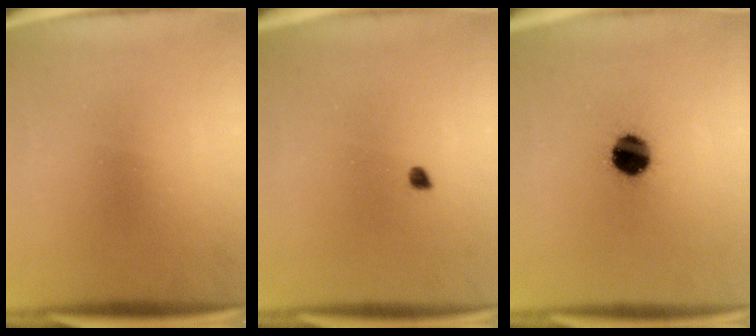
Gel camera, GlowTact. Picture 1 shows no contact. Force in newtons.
{"total": 1.0}
{"total": 9.7}